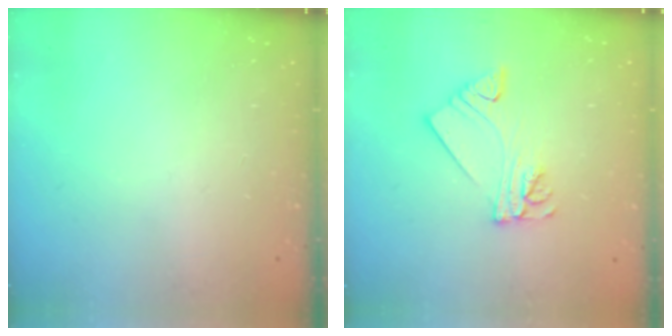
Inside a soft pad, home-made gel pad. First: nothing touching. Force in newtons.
{"total": 7.9, "press": 7.9, "slide": 0.8}